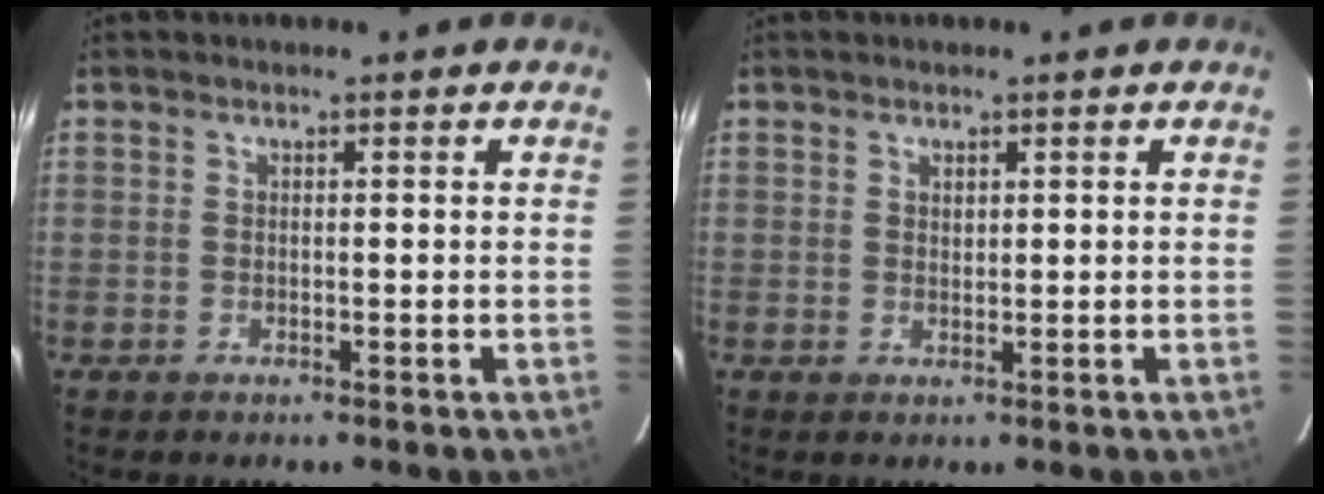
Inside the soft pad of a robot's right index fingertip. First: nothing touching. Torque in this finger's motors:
{"motor_torque": [-0.27, 0.17, -0.05, 0.00]}